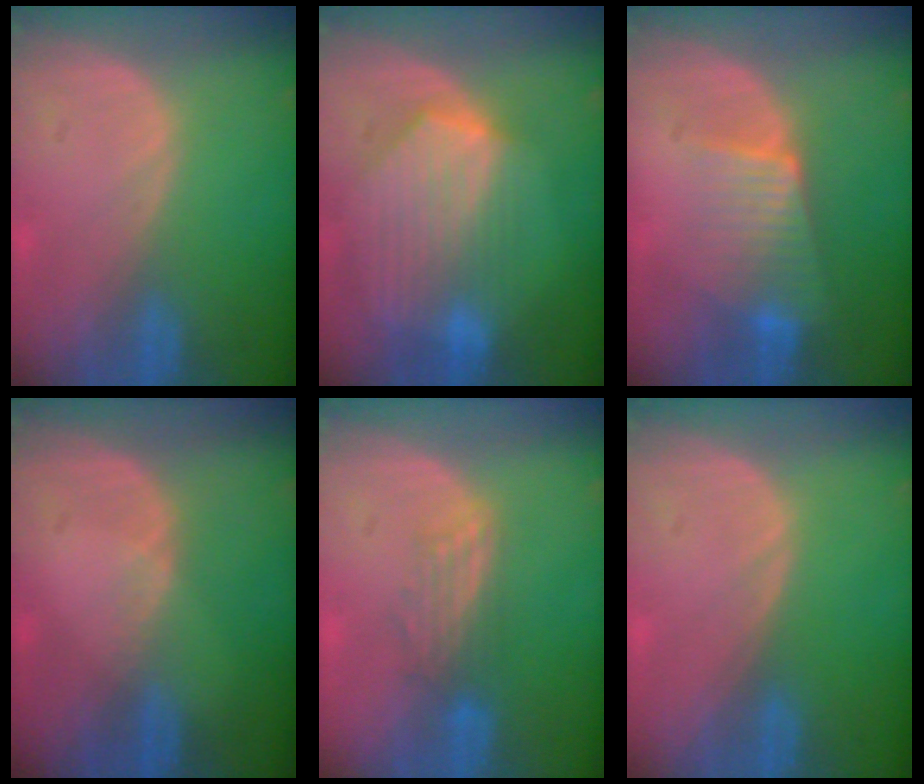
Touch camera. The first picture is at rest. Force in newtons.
{"total": 9.0, "press": 8.0, "slide": 4.0}
{"total": 6.5, "press": 6.1, "slide": 2.4}
{"total": 1.1, "press": 0.8, "slide": 0.8}
{"total": 3.2, "press": 3.1, "slide": 0.7}
{"total": 0.0}